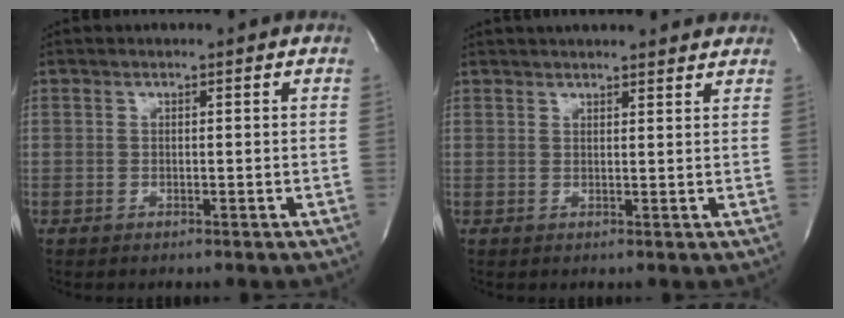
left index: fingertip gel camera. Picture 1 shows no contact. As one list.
[{"total": 12.0, "force": [10.8, 2.3, 4.6], "torque": [-0.060, 0.033, 0.134]}]